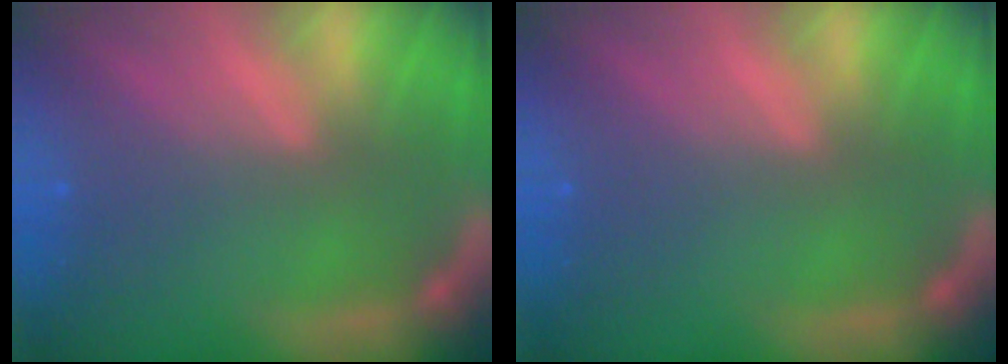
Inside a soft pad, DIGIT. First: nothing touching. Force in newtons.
{"total": 0.0}